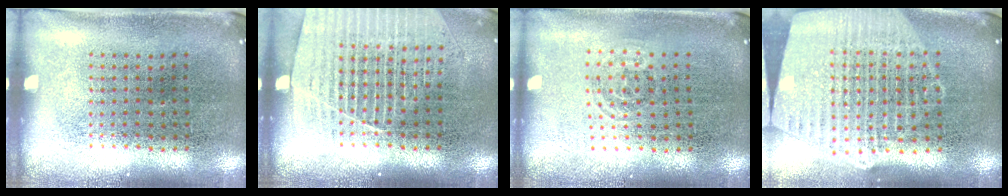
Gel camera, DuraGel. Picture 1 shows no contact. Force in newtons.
{"total": 1.6, "press": 1.5, "slide": 0.4}
{"total": 0.7, "press": 0.5, "slide": 0.5}
{"total": 2.7, "press": 2.3, "slide": 1.5}